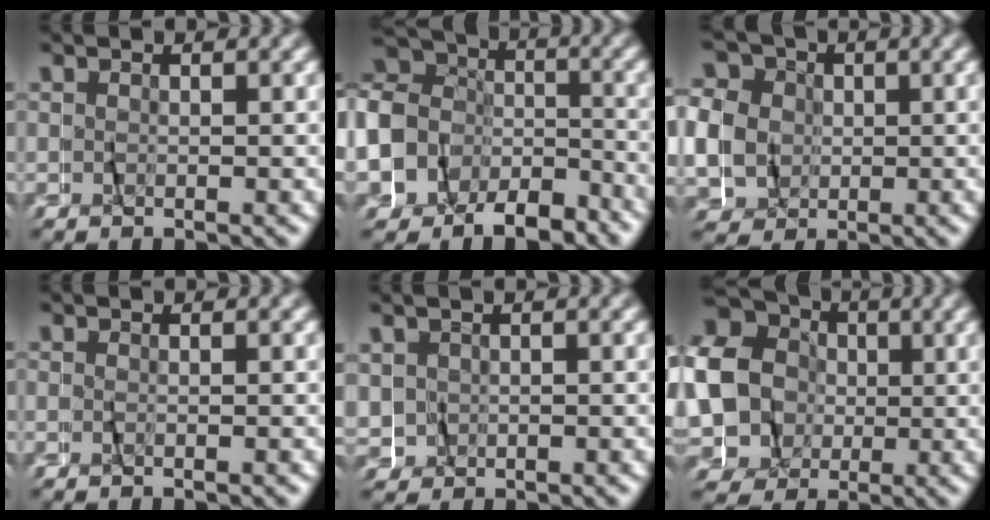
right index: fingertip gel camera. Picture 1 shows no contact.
{"total": 12.6, "force": [-2.7, 11.5, 4.6], "torque": [-0.126, -0.020, -0.071]}
{"total": 10.4, "force": [1.1, 9.4, 4.5], "torque": [-0.102, -0.007, 0.010]}
{"total": 0.8, "force": [-0.7, -0.4, 0.1], "torque": [-0.002, -0.001, -0.013]}
{"total": 1.6, "force": [-0.2, 1.6, 0.3], "torque": [-0.022, -0.006, 0.000]}
{"total": 18.7, "force": [1.0, 17.0, 7.9], "torque": [-0.202, -0.030, 0.000]}